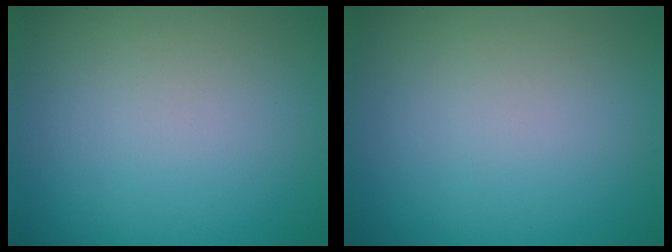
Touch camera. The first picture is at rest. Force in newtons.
{"total": 0.0}